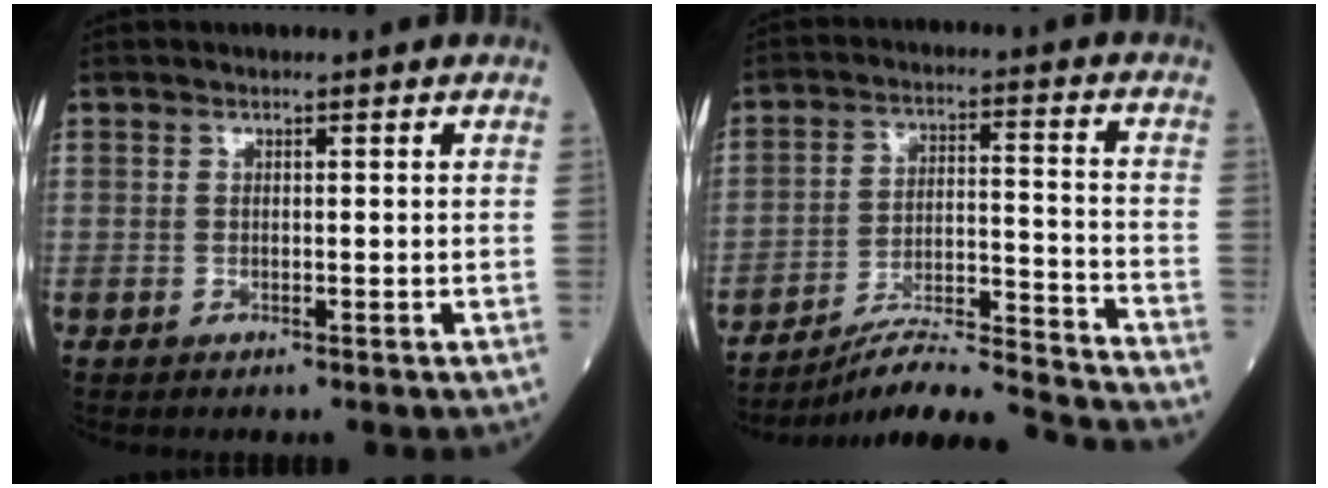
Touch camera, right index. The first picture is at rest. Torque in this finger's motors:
{"motor_torque": [-0.44, -0.70, 0.24, 0.08]}